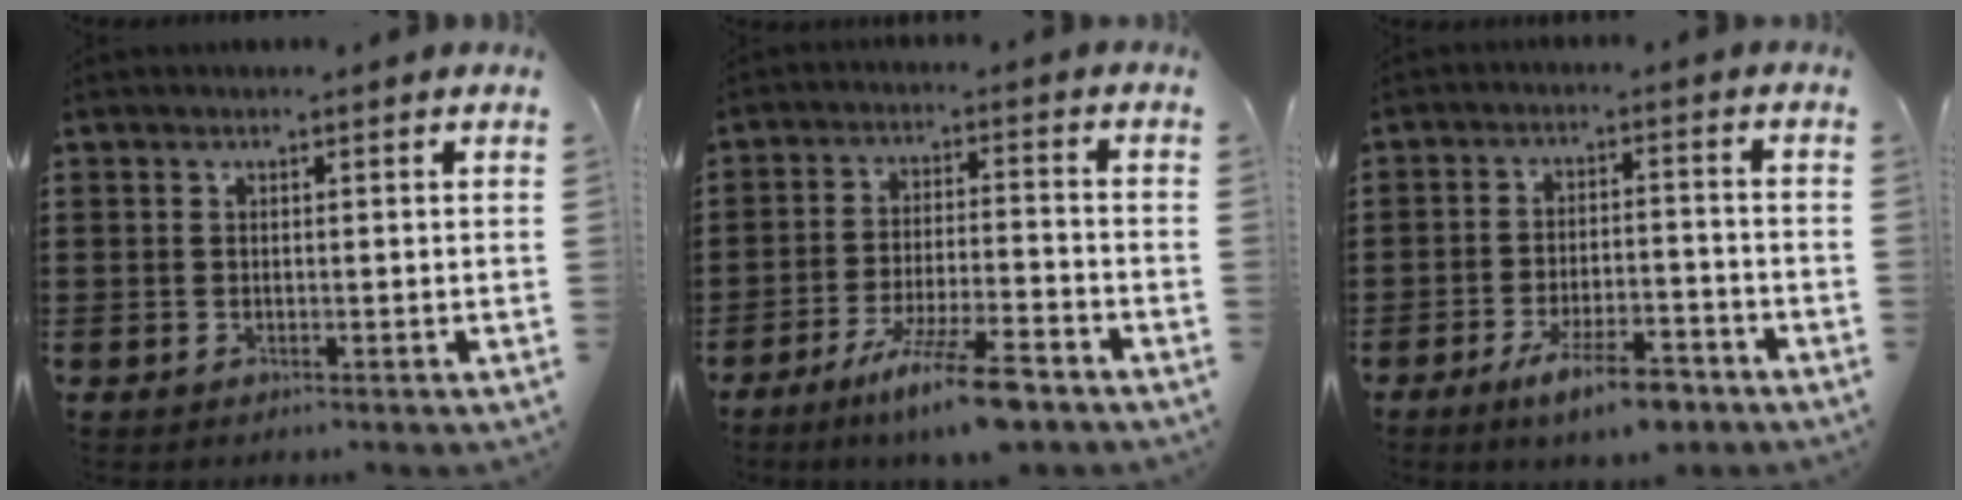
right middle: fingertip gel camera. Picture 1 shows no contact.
{"total": 9.9, "force": [-7.3, 1.0, 6.6], "torque": [-0.125, -0.004, -0.134]}
{"total": 7.7, "force": [-5.8, 1.6, 4.8], "torque": [-0.093, -0.002, -0.106]}